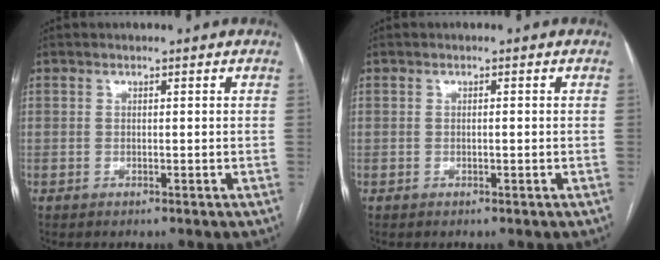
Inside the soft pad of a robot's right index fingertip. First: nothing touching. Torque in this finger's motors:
{"motor_torque": [-0.07, 0.15, -0.04, 0.00]}